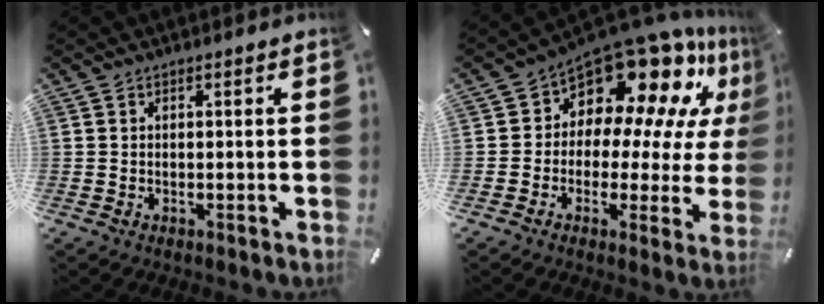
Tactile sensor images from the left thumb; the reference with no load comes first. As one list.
[{"total": 15.8, "force": [11.1, 8.1, 7.7], "torque": [-0.133, -0.094, 0.192]}]